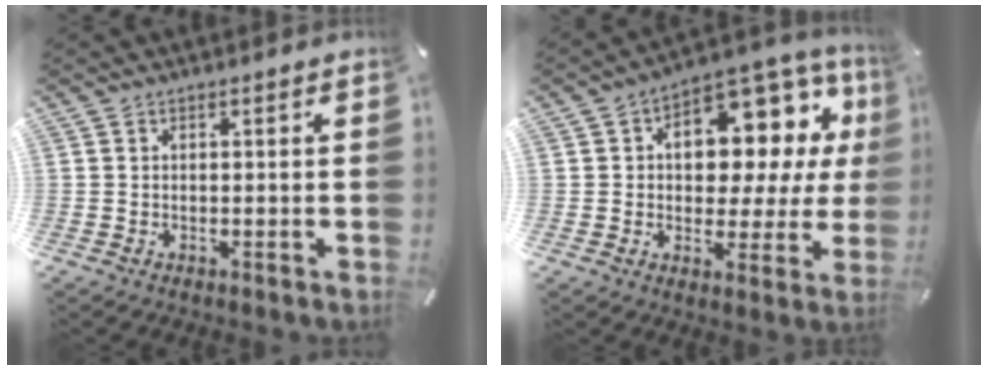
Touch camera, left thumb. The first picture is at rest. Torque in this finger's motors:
{"motor_torque": [1.32, 1.32, 0.74, -0.59, 0.22]}